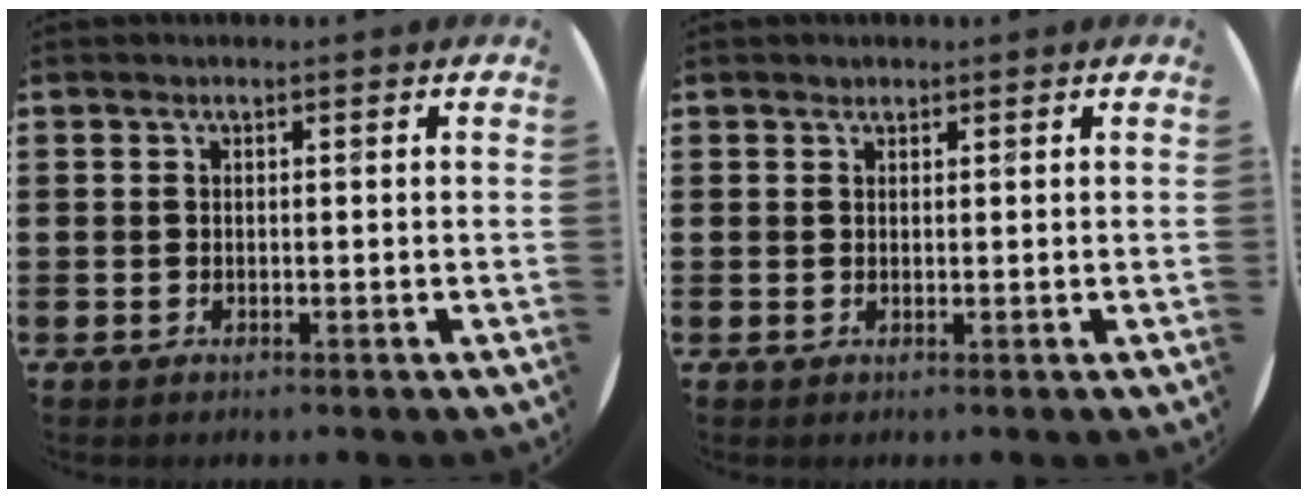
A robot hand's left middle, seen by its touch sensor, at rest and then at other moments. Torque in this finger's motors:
{"motor_torque": [0.13, -0.04, 0.00, 0.00]}